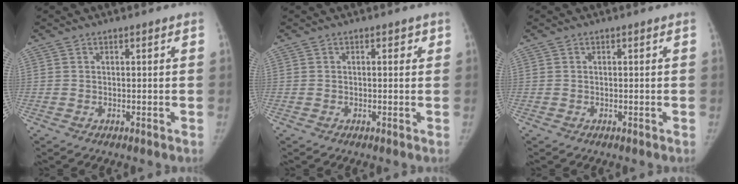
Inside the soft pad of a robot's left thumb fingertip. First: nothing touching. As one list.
[{"total": 1.1, "force": [0.5, 0.6, 0.8], "torque": [-0.002, 0.001, 0.004]}, {"total": 0.0}]